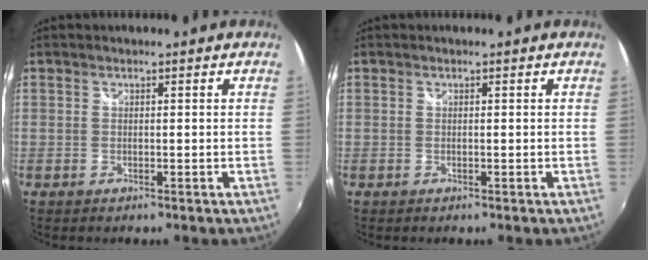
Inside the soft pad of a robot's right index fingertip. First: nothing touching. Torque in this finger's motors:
{"motor_torque": [-0.03, 0.04, 0.01, 0.00]}